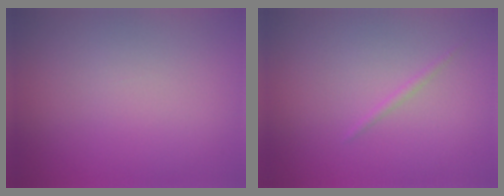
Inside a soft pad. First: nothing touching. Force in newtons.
{"total": 0.6, "press": 0.6, "slide": 0.0}